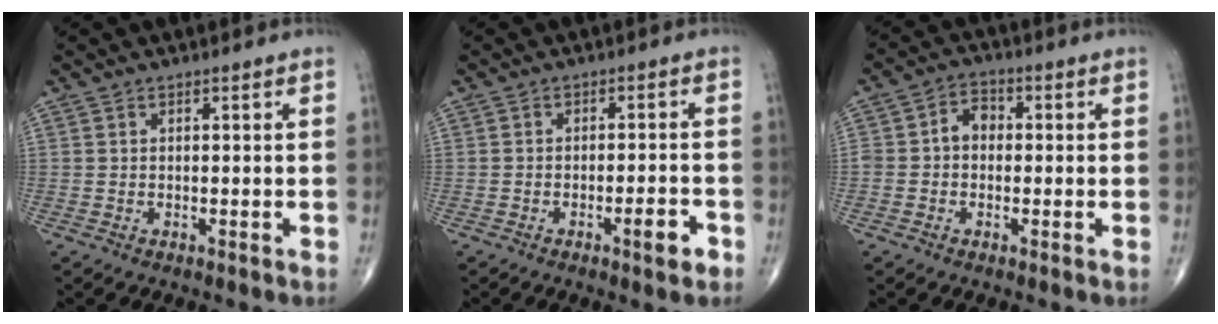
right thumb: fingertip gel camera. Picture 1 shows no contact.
{"total": 4.3, "force": [-2.2, 1.0, 3.5], "torque": [-0.048, 0.010, -0.032]}
{"total": 4.7, "force": [-0.2, 3.7, 2.9], "torque": [-0.032, 0.021, -0.013]}